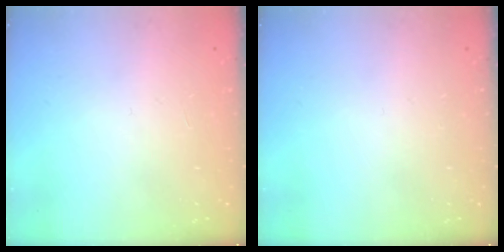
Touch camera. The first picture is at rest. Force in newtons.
{"total": 0.0}